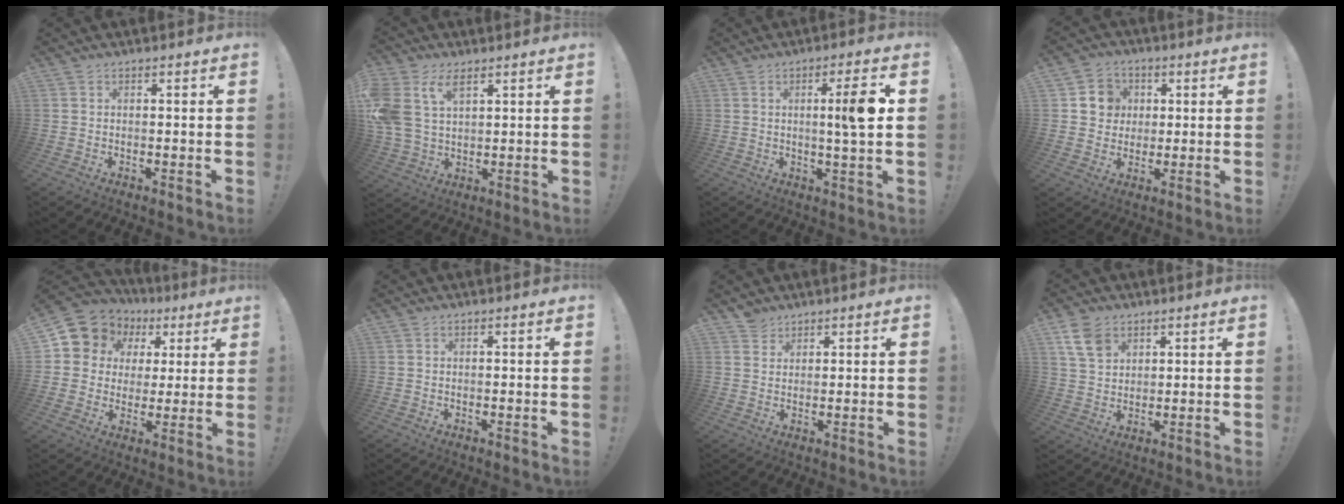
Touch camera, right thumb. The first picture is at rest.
{"total": 11.1, "force": [5.4, 6.9, 6.8], "torque": [-0.144, -0.017, 0.105]}
{"total": 8.8, "force": [1.3, -0.1, 8.7], "torque": [-0.130, -0.009, 0.008]}
{"total": 8.3, "force": [1.8, 7.9, 1.8], "torque": [-0.016, -0.007, 0.038]}
{"total": 10.2, "force": [4.8, 8.7, 2.6], "torque": [-0.045, -0.031, 0.099]}
{"total": 0.0}
{"total": 3.4, "force": [2.9, 1.7, 0.3], "torque": [0.003, -0.017, 0.053]}
{"total": 9.1, "force": [5.0, 6.3, 4.3], "torque": [-0.083, -0.017, 0.099]}